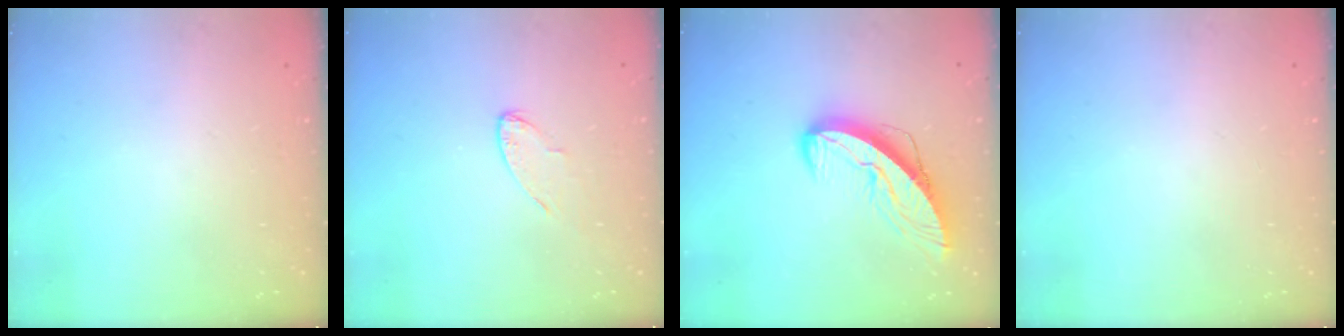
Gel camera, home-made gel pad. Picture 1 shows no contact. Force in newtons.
{"total": 3.7, "press": 3.6, "slide": 0.4}
{"total": 10.1, "press": 10.0, "slide": 1.1}
{"total": 0.0}